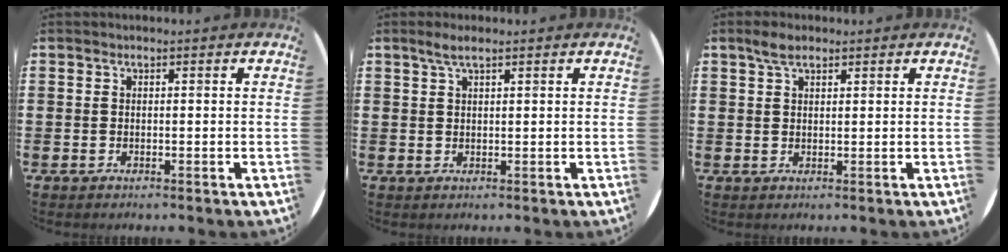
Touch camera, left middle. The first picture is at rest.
{"total": 2.2, "force": [1.5, 0.3, 1.5], "torque": [-0.031, 0.004, 0.026]}
{"total": 2.7, "force": [2.0, 1.2, 1.5], "torque": [-0.024, 0.005, 0.034]}